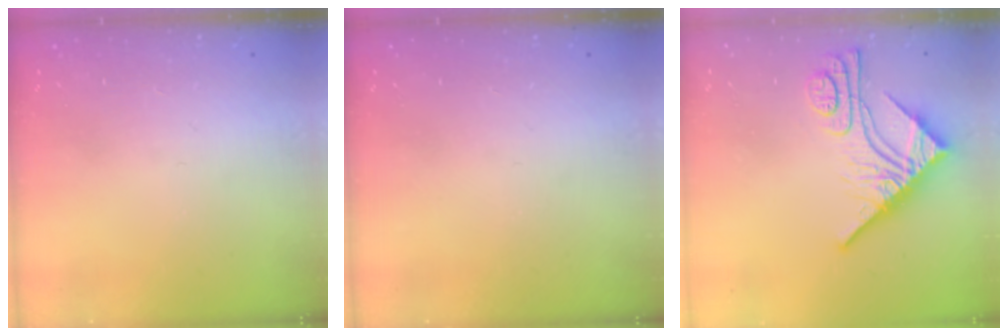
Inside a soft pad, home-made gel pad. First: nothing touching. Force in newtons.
{"total": 0.0}
{"total": 11.6, "press": 11.5, "slide": 1.0}